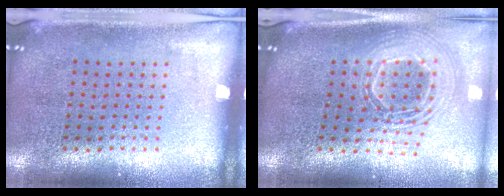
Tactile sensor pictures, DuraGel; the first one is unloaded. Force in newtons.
{"total": 2.4, "press": 1.8, "slide": 1.6}